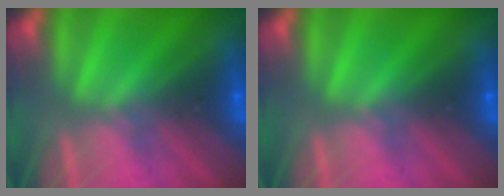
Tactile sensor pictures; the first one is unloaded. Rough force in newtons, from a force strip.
{"total": 0.0}